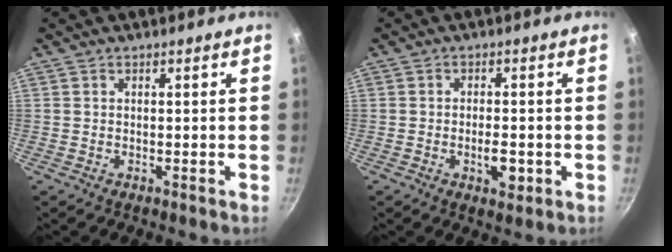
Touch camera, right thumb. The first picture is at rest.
{"total": 4.5, "force": [-1.3, 2.1, 3.8], "torque": [-0.053, 0.006, -0.019]}